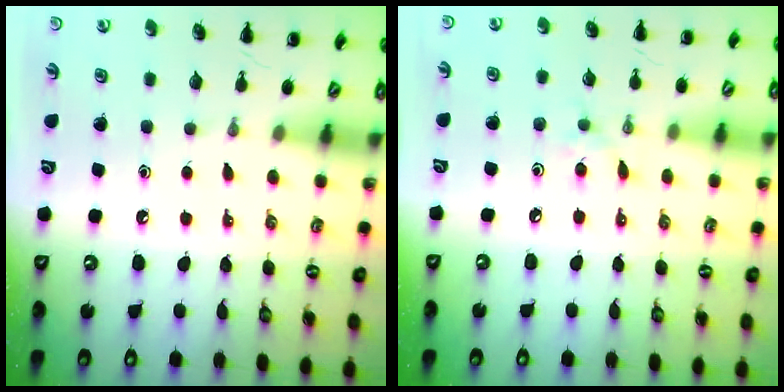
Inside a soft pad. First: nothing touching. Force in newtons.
{"total": 3.9, "press": 3.7, "slide": 1.3}